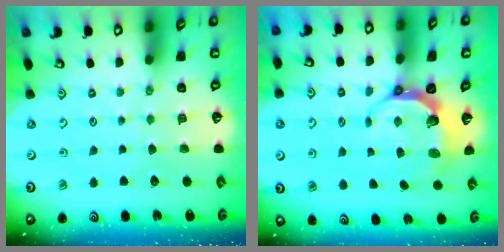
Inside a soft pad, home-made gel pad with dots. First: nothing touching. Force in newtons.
{"total": 7.2, "press": 5.9, "slide": 4.1}